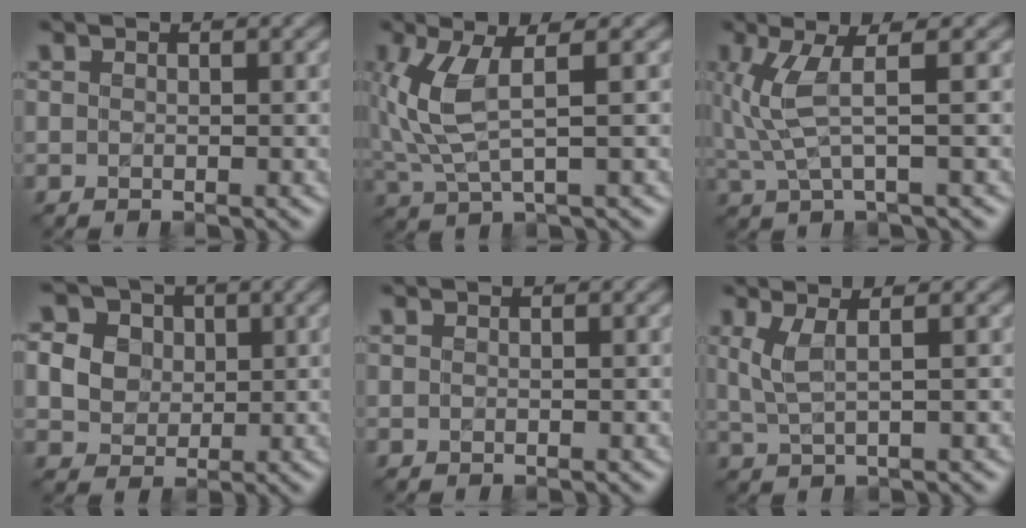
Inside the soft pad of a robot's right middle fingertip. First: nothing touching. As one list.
[{"total": 5.2, "force": [1.2, 1.7, 4.8], "torque": [-0.125, -0.002, 0.029]}, {"total": 4.3, "force": [1.0, 0.9, 4.1], "torque": [-0.106, 0.001, 0.024]}, {"total": 9.3, "force": [3.5, 7.6, 4.1], "torque": [-0.094, 0.033, 0.051]}, {"total": 0.0}, {"total": 2.6, "force": [0.9, 0.8, 2.4], "torque": [-0.046, -0.002, 0.019]}]